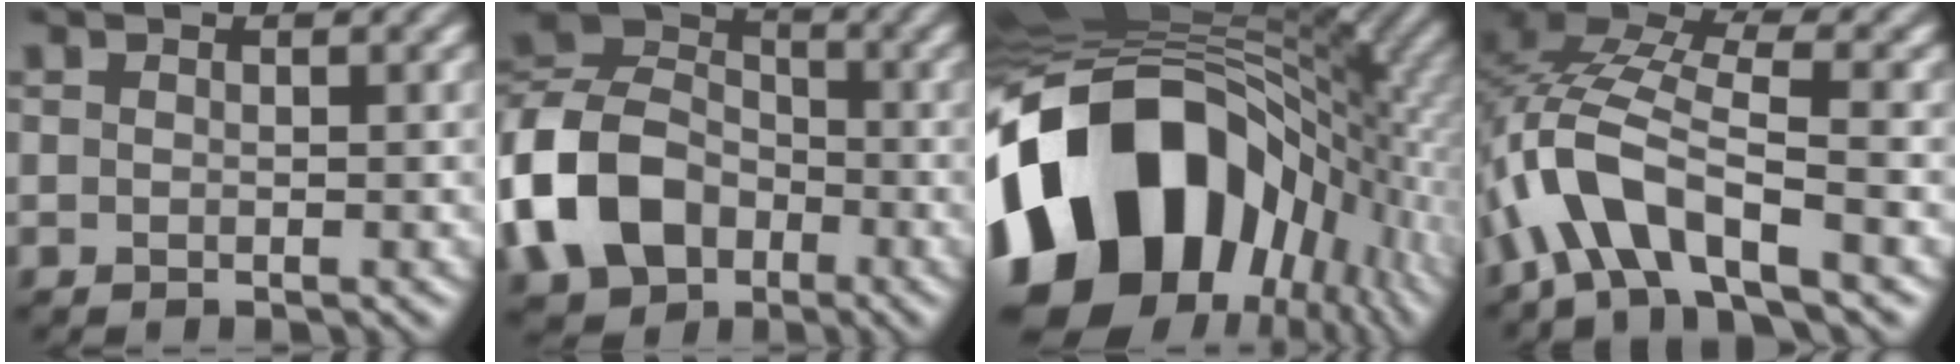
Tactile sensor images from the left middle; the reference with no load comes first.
{"total": 11.3, "force": [-4.3, 8.6, 6.0], "torque": [-0.142, -0.013, -0.096]}
{"total": 21.1, "force": [-4.1, 15.1, 14.2], "torque": [-0.296, -0.035, -0.059]}
{"total": 8.3, "force": [-4.0, 3.4, 6.5], "torque": [-0.132, 0.013, -0.085]}